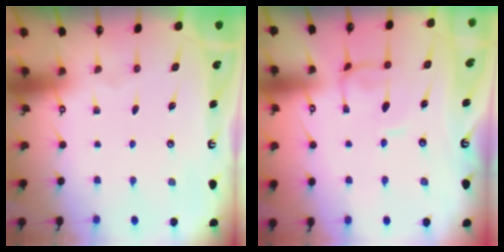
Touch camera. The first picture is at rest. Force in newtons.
{"total": 1.4, "press": 1.4, "slide": 0.2}